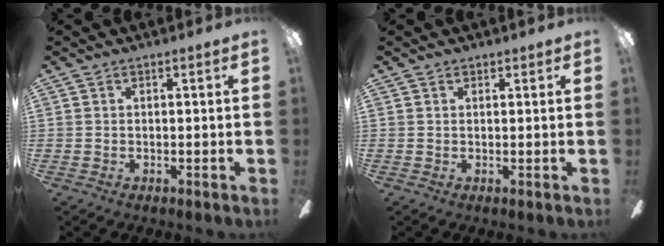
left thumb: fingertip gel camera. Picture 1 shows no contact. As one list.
[{"total": 0.8, "force": [0.7, 0.4, 0.1], "torque": [0.006, -0.003, 0.012]}]